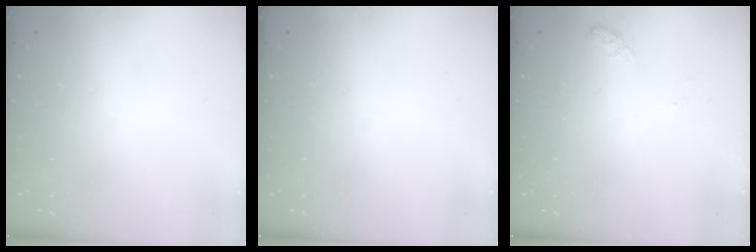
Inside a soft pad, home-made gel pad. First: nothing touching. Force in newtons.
{"total": 0.0}
{"total": 4.8, "press": 4.7, "slide": 0.7}